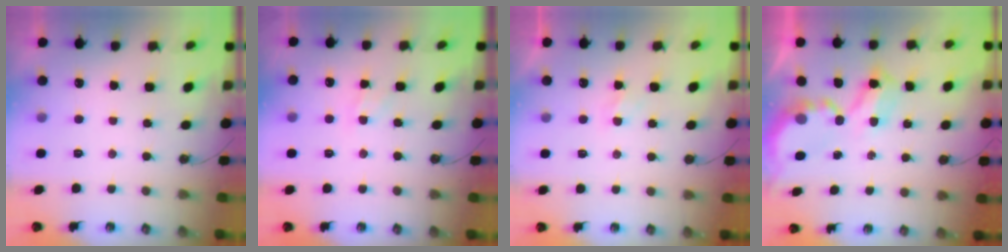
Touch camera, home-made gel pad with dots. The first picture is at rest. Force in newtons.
{"total": 6.0, "press": 5.9, "slide": 0.5}
{"total": 2.1, "press": 2.1, "slide": 0.4}
{"total": 5.6, "press": 5.5, "slide": 0.4}